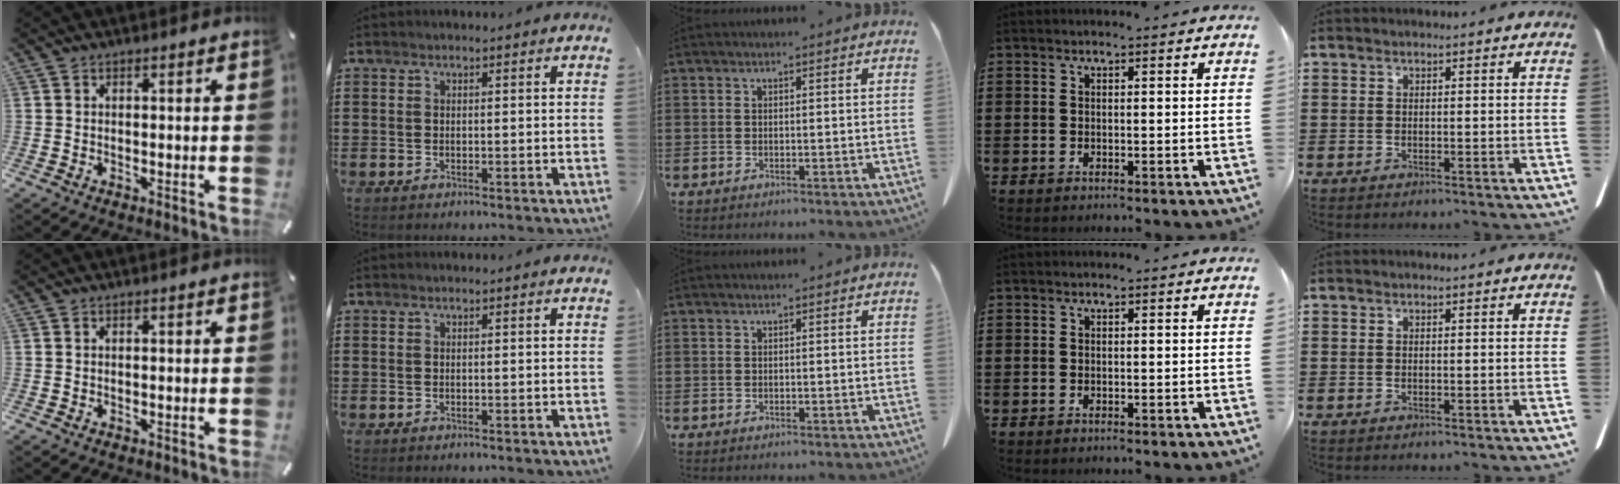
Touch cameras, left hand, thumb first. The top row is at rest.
{}